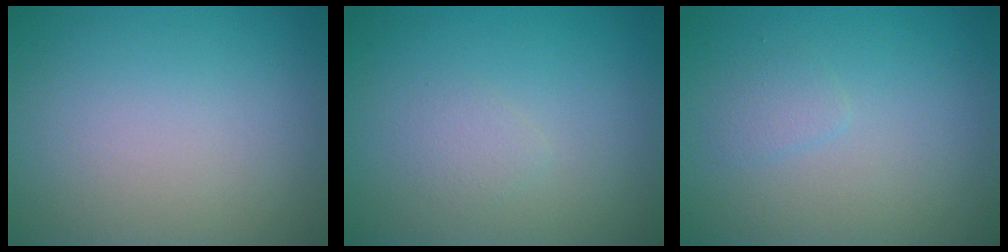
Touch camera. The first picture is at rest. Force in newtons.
{"total": 0.9, "press": 0.9, "slide": 0.1}
{"total": 1.0, "press": 1.0, "slide": 0.0}